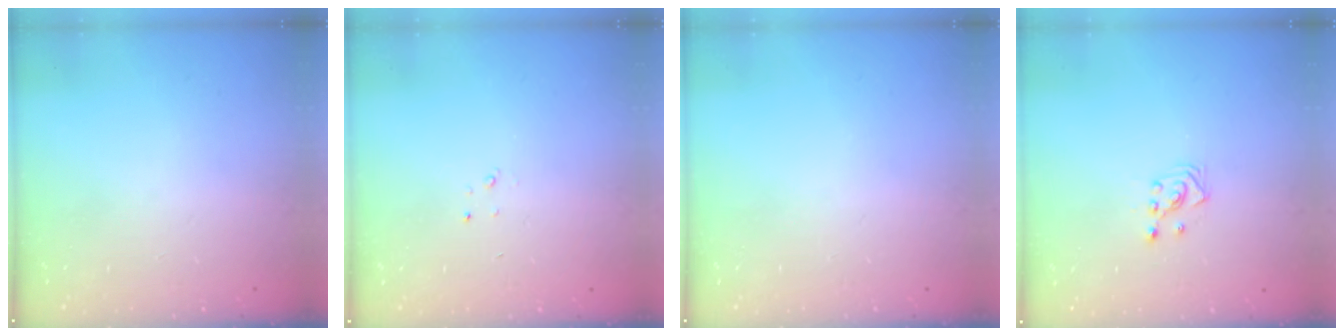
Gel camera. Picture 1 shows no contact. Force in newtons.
{"total": 1.5, "press": 1.5, "slide": 0.2}
{"total": 0.0}
{"total": 3.2, "press": 3.2, "slide": 0.4}